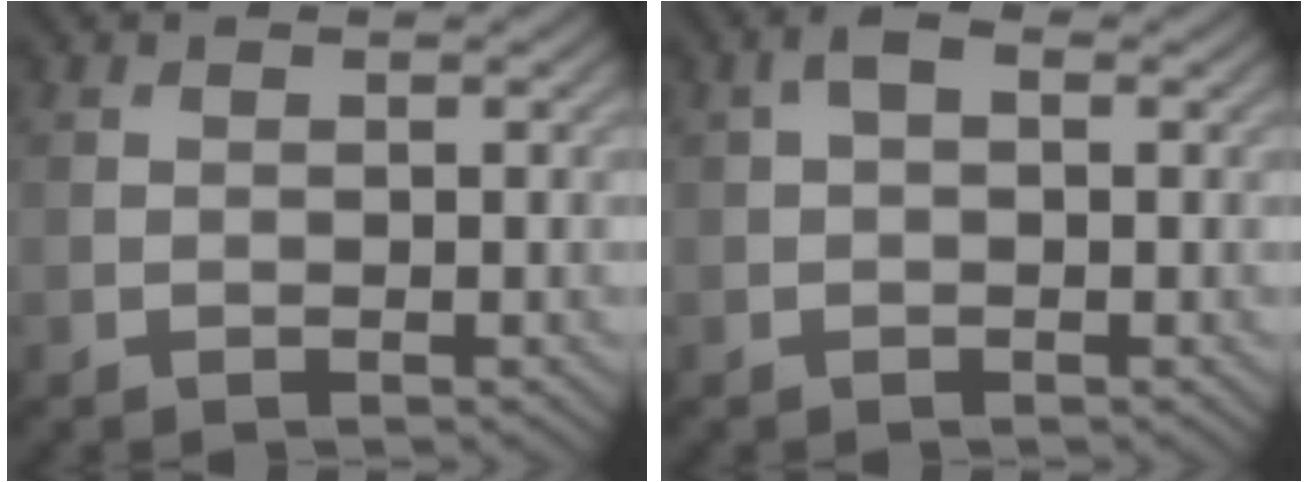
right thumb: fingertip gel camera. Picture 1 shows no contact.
{"total": 2.1, "force": [0.5, 1.1, 1.7], "torque": [-0.034, 0.008, 0.005]}